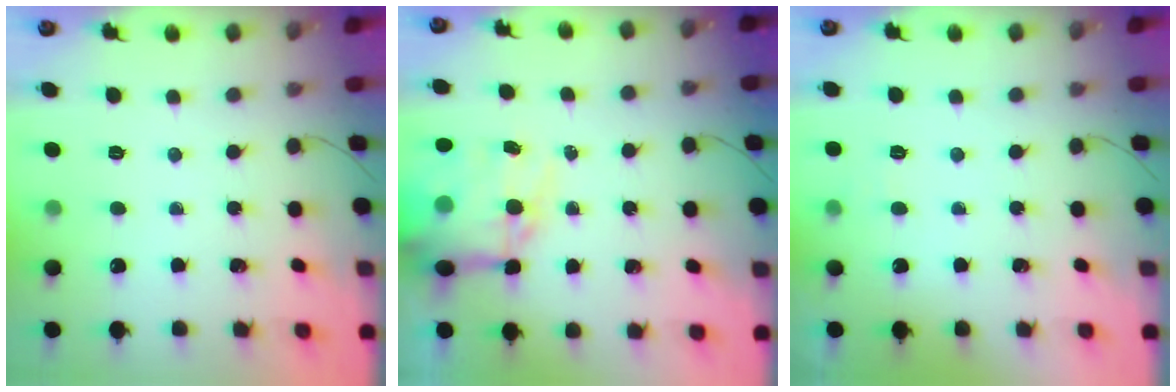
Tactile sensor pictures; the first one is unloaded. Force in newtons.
{"total": 14.3, "press": 14.0, "slide": 3.2}
{"total": 2.6, "press": 2.1, "slide": 1.5}